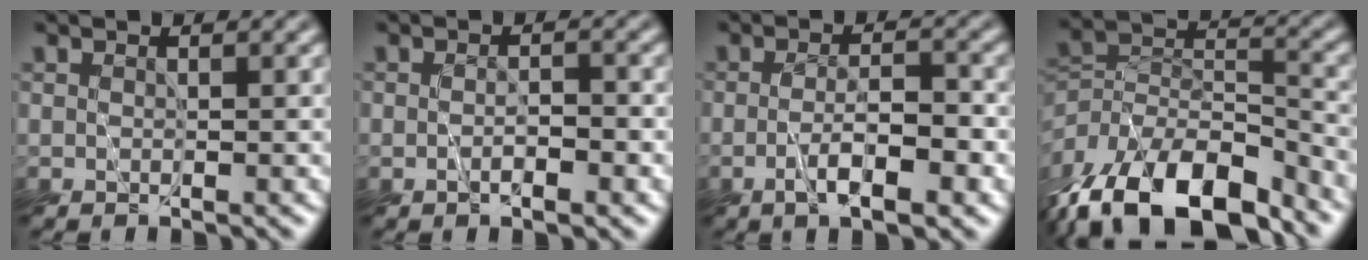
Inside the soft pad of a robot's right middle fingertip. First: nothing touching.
{"total": 1.9, "force": [-0.7, 0.8, 1.5], "torque": [-0.026, -0.003, -0.014]}
{"total": 4.0, "force": [-1.6, 1.1, 3.5], "torque": [-0.059, -0.002, -0.029]}
{"total": 13.3, "force": [-9.2, 6.6, 7.1], "torque": [-0.153, 0.001, -0.160]}